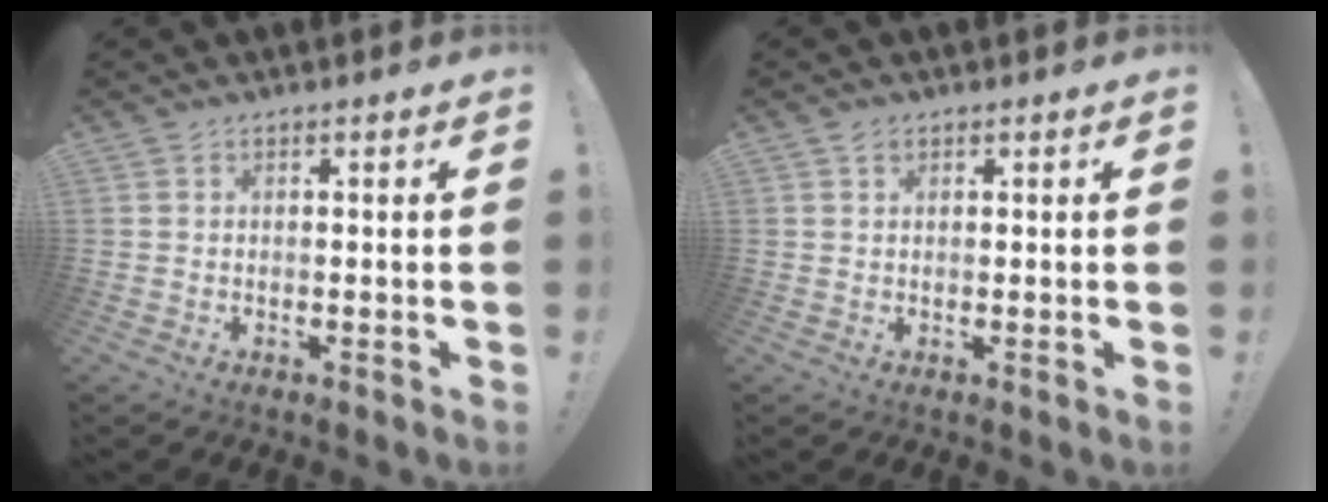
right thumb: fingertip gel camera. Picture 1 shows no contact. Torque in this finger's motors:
{"motor_torque": [0.10, 0.23, 0.21, 0.09, -0.05]}